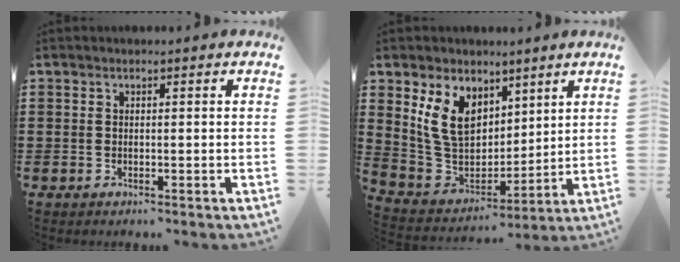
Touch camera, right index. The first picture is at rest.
{"total": 10.2, "force": [4.7, 7.6, 4.9], "torque": [-0.140, -0.008, 0.096]}